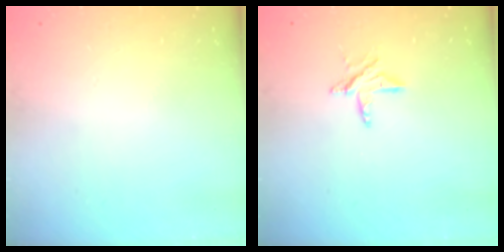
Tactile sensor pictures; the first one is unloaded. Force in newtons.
{"total": 6.7, "press": 6.7, "slide": 0.6}